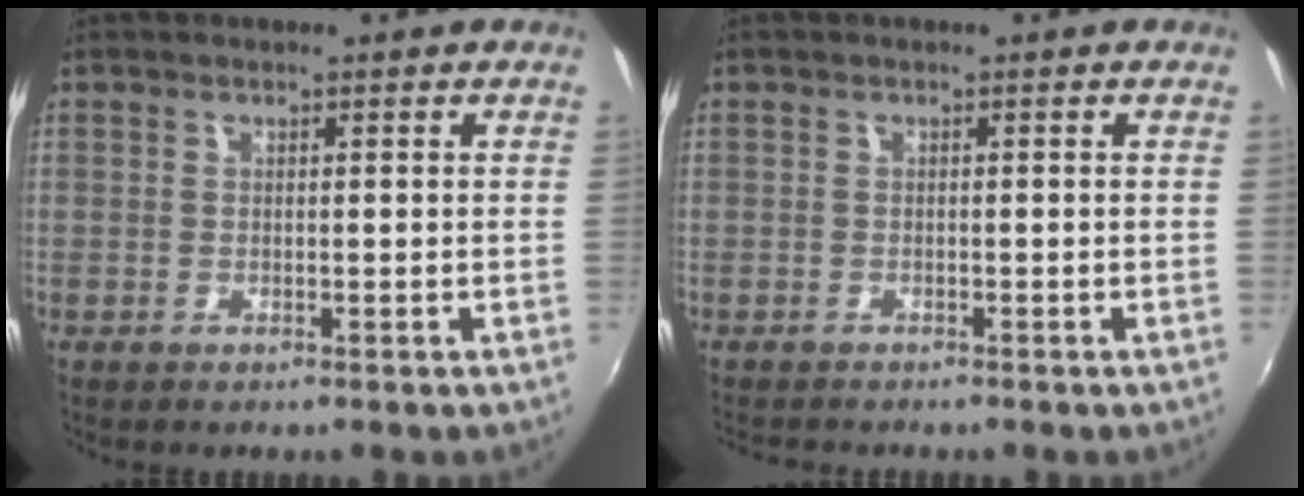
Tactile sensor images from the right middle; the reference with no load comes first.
{"total": 1.9, "force": [-1.8, 0.2, 0.6], "torque": [-0.014, -0.013, -0.029]}